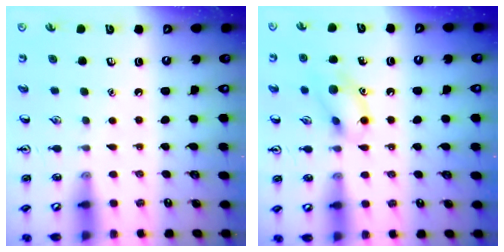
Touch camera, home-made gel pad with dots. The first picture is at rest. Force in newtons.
{"total": 10.8, "press": 10.8, "slide": 0.6}